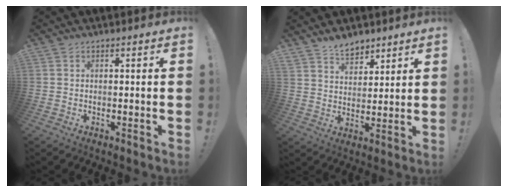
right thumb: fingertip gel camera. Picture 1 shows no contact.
{"total": 7.6, "force": [6.2, 3.8, 2.0], "torque": [-0.038, -0.038, 0.120]}